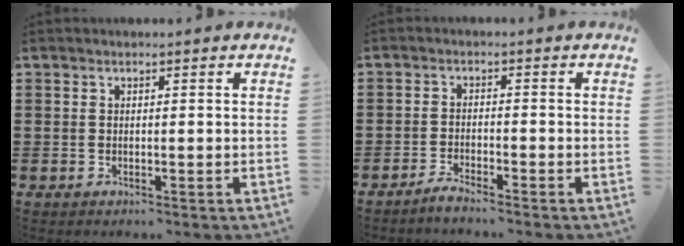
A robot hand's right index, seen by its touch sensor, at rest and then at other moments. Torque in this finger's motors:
{"motor_torque": [-0.06, 0.11, 0.02, 0.00]}